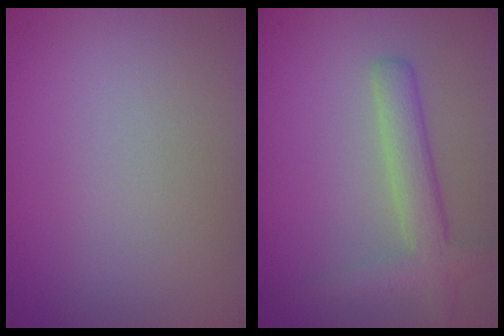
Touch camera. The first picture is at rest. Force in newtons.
{"total": 3.6, "press": 3.6, "slide": 0.3}